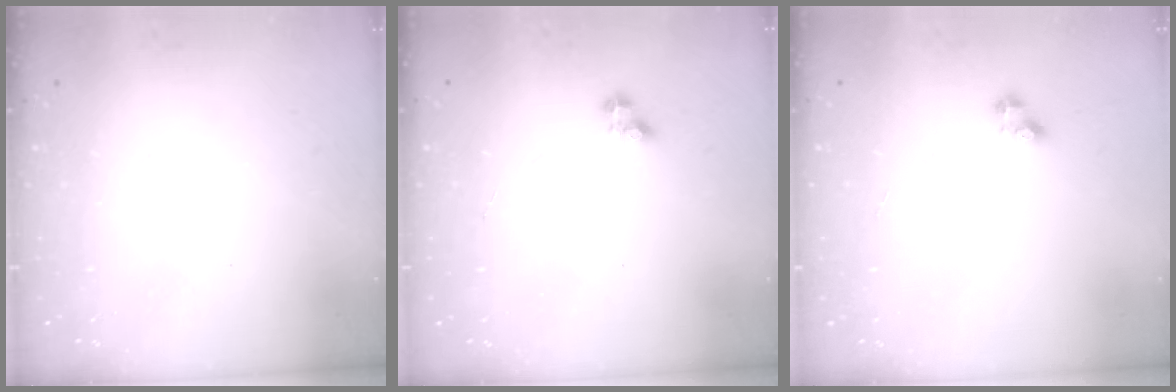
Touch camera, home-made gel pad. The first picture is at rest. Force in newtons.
{"total": 2.1, "press": 2.1, "slide": 0.3}
{"total": 2.6, "press": 2.6, "slide": 0.4}